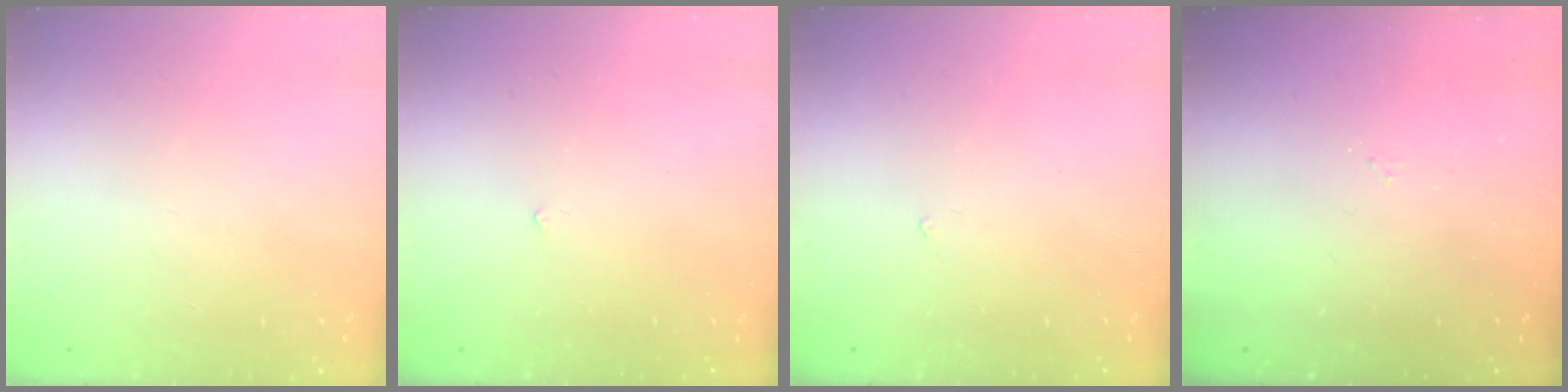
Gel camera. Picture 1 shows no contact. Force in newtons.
{"total": 2.1, "press": 2.1, "slide": 0.4}
{"total": 1.9, "press": 1.9, "slide": 0.4}
{"total": 2.7, "press": 2.7, "slide": 0.4}